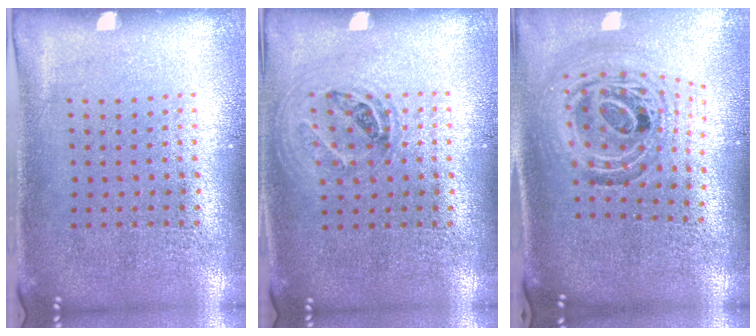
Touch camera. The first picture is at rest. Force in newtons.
{"total": 1.1, "press": 1.0, "slide": 0.4}
{"total": 1.5, "press": 1.2, "slide": 0.8}